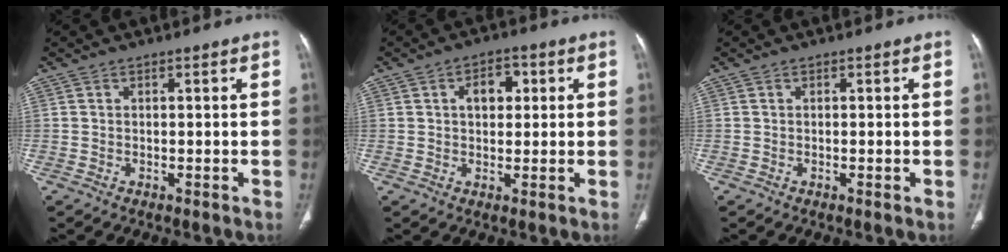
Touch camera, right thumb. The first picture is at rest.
{"total": 5.3, "force": [1.4, 3.6, 3.7], "torque": [-0.036, 0.006, 0.017]}
{"total": 0.6, "force": [-0.1, 0.1, 0.5], "torque": [-0.013, -0.002, -0.001]}